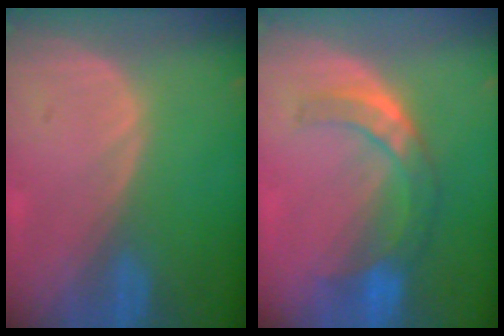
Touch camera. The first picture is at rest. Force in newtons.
{"total": 7.6, "press": 6.6, "slide": 3.7}